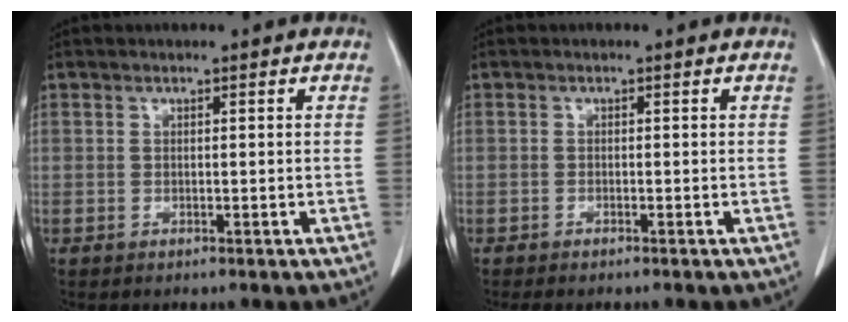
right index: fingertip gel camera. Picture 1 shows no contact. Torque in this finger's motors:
{"motor_torque": [0.13, -0.09, 0.05, 0.01]}